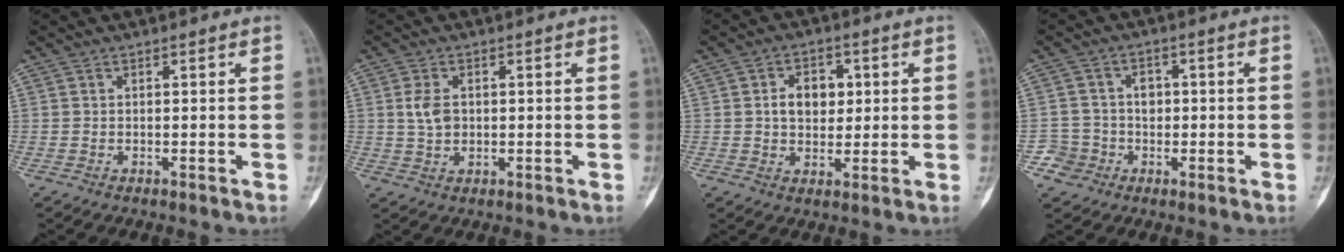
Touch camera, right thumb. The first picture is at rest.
{"total": 4.1, "force": [0.3, 2.7, 3.1], "torque": [-0.055, 0.002, 0.008]}
{"total": 7.0, "force": [1.2, 5.1, 4.7], "torque": [-0.038, 0.000, 0.017]}
{"total": 5.7, "force": [-1.8, 5.4, 0.1], "torque": [0.039, 0.019, -0.035]}